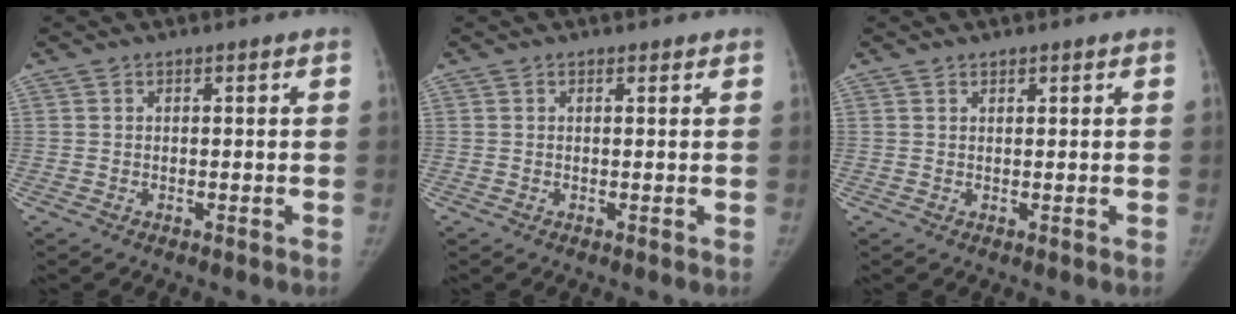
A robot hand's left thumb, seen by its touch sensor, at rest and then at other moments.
{"total": 0.7, "force": [0.6, 0.3, 0.2], "torque": [-0.003, -0.005, 0.008]}
{"total": 0.9, "force": [0.8, 0.4, 0.3], "torque": [0.000, -0.005, 0.013]}